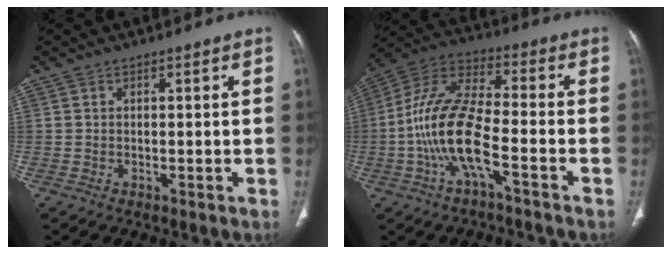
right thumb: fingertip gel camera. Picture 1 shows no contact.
{"total": 14.5, "force": [-4.4, 4.9, 12.9], "torque": [-0.269, 0.044, -0.087]}